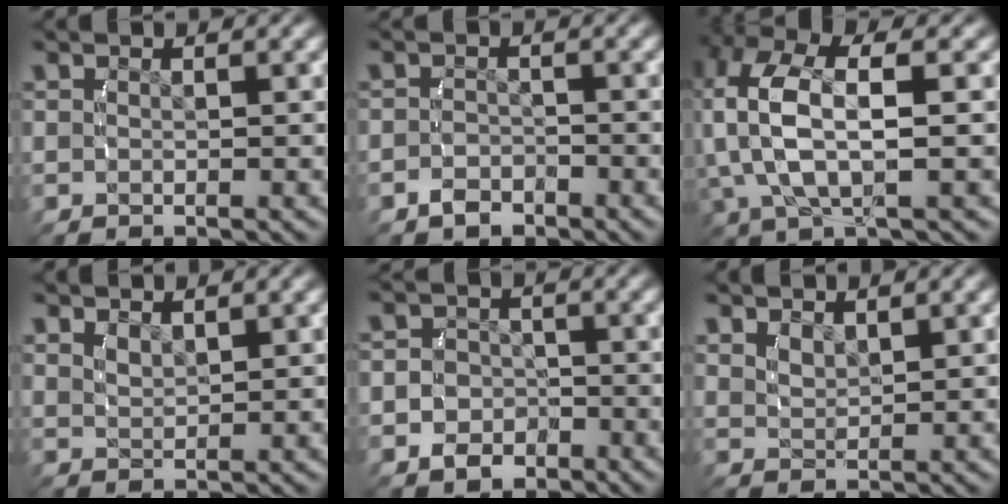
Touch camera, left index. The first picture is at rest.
{"total": 1.6, "force": [-1.5, 0.6, 0.1], "torque": [0.000, -0.004, -0.025]}
{"total": 7.8, "force": [0.9, 4.3, 6.4], "torque": [-0.166, -0.019, 0.025]}
{"total": 1.4, "force": [1.3, -0.6, 0.2], "torque": [0.002, -0.004, 0.032]}
{"total": 5.4, "force": [-2.0, 4.9, 1.0], "torque": [-0.028, -0.010, -0.041]}
{"total": 1.5, "force": [1.4, -0.3, 0.4], "torque": [-0.003, -0.005, 0.036]}